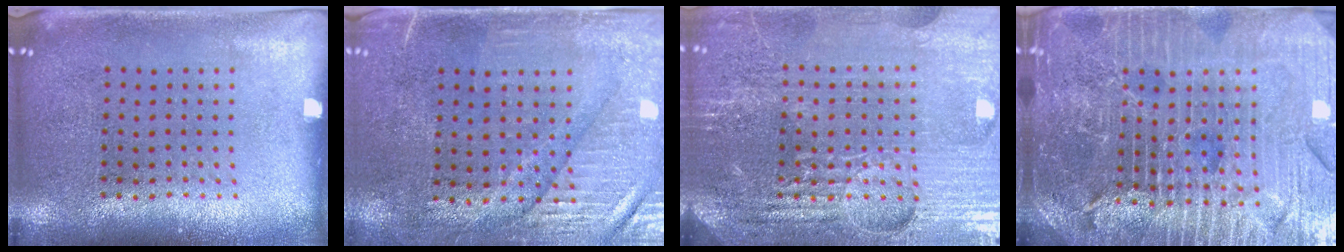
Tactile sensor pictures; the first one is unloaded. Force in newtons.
{"total": 3.5, "press": 3.0, "slide": 1.8}
{"total": 5.1, "press": 4.7, "slide": 1.9}
{"total": 5.8, "press": 5.1, "slide": 2.6}